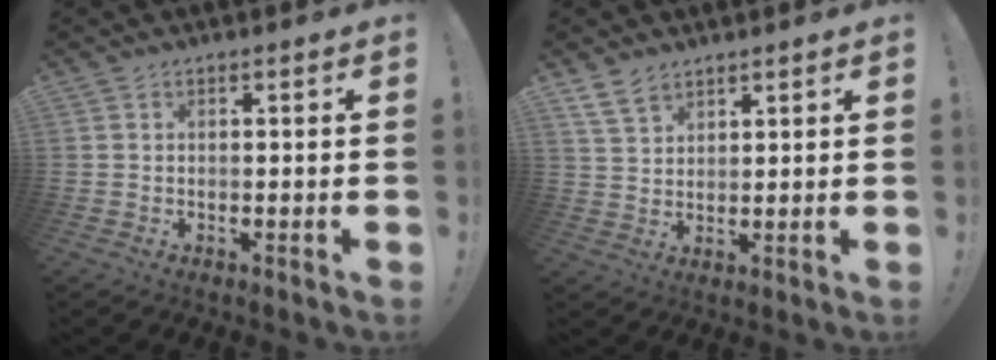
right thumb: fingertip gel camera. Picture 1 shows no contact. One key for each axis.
{"total": 6.2, "fx": 4.5, "fy": 3.3, "fz": 2.5, "tx": -0.055, "ty": -0.013, "tz": 0.089}